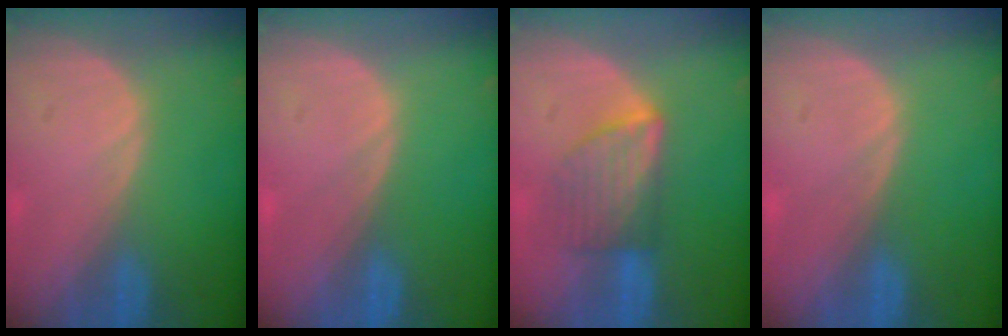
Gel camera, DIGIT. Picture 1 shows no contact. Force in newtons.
{"total": 0.0}
{"total": 5.8, "press": 5.6, "slide": 1.5}
{"total": 0.0}